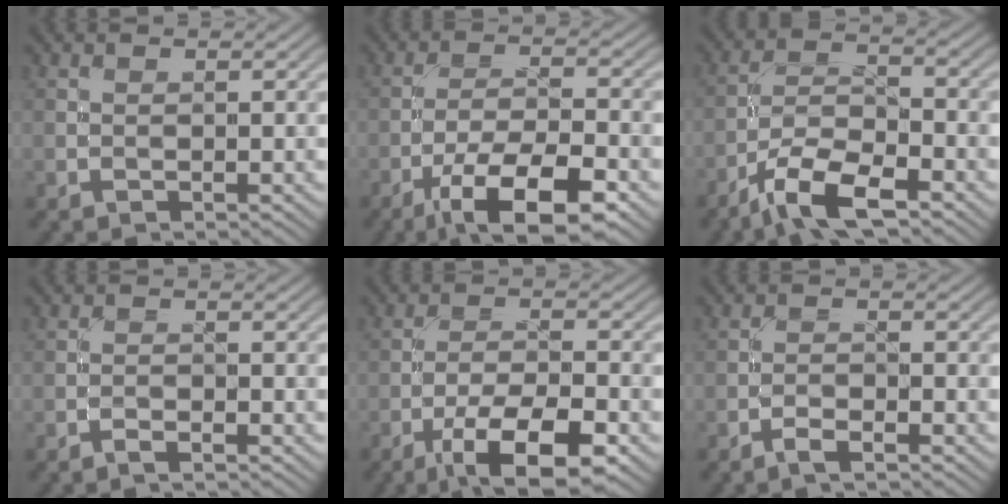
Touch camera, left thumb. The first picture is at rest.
{"total": 11.3, "force": [-7.0, 3.3, 8.2], "torque": [-0.147, -0.003, -0.124]}
{"total": 8.9, "force": [-6.2, 2.6, 5.8], "torque": [-0.107, 0.002, -0.126]}
{"total": 1.0, "force": [-0.9, 0.0, 0.4], "torque": [-0.009, 0.001, -0.020]}
{"total": 10.1, "force": [-6.0, 3.1, 7.5], "torque": [-0.132, -0.004, -0.105]}
{"total": 1.8, "force": [-1.5, 0.2, 0.9], "torque": [-0.022, 0.001, -0.034]}